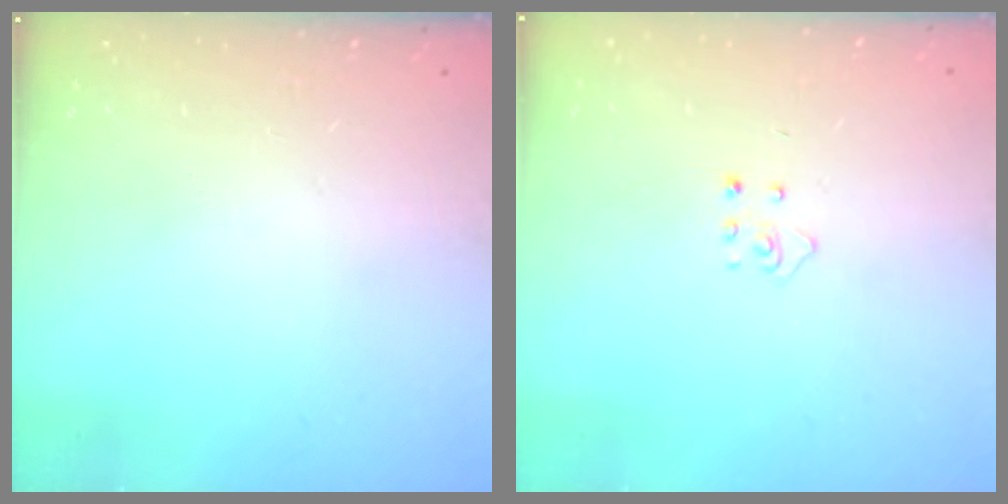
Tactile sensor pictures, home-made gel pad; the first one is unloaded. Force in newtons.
{"total": 3.7, "press": 3.6, "slide": 0.3}